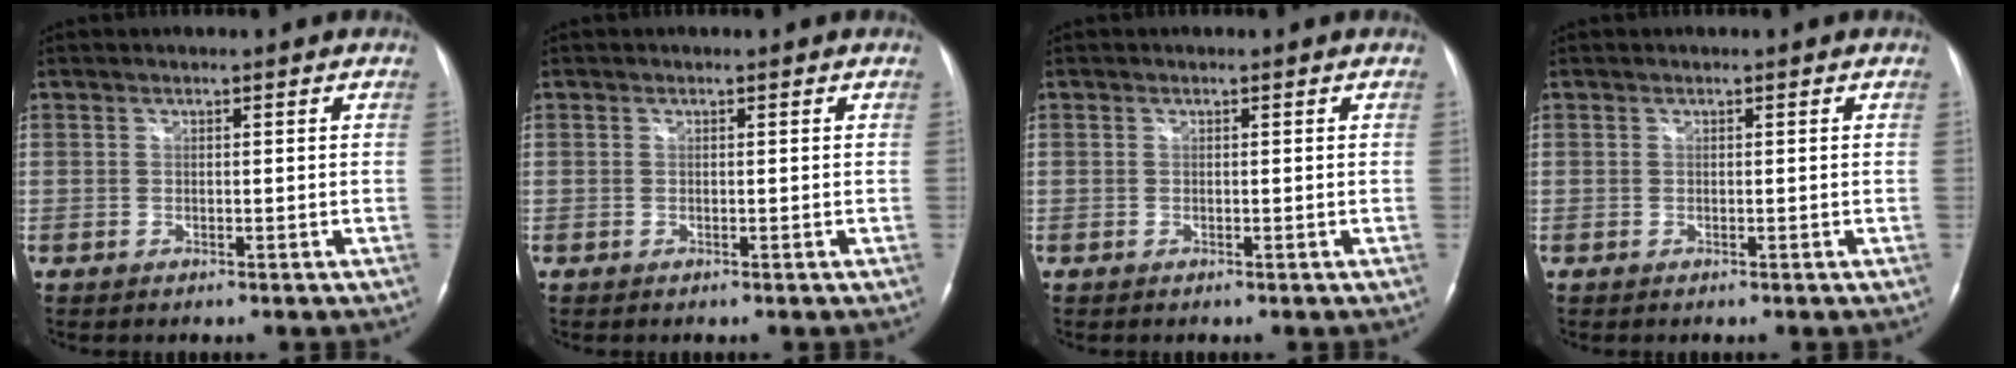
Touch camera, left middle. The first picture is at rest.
{"total": 0.0}
{"total": 0.0}
{"total": 0.0}